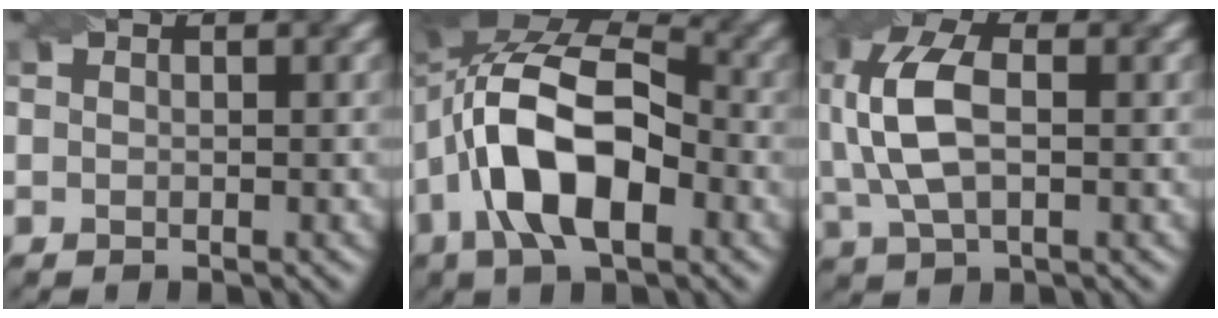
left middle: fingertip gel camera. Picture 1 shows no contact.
{"total": 12.1, "force": [-2.6, 6.5, 9.9], "torque": [-0.174, 0.016, -0.063]}
{"total": 7.4, "force": [0.9, 4.0, 6.2], "torque": [-0.151, 0.010, 0.013]}